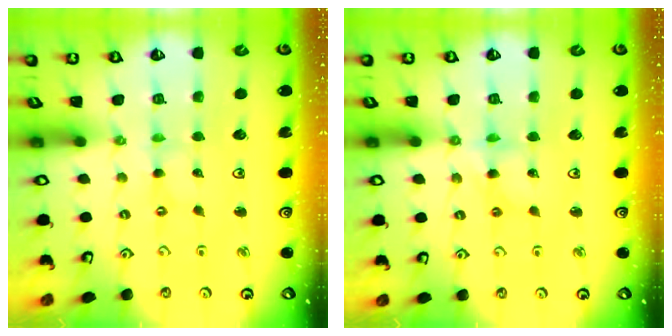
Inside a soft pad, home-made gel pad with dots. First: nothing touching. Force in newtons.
{"total": 3.9, "press": 3.9, "slide": 0.4}